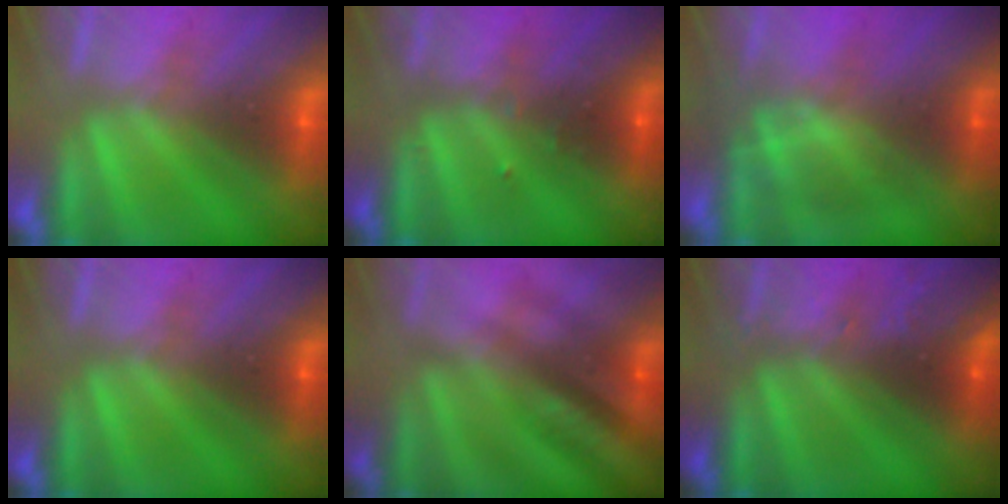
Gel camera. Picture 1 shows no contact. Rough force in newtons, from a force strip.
{"total": 2.4}
{"total": 2.9}
{"total": 0.0}
{"total": 2.4}
{"total": 2.4}